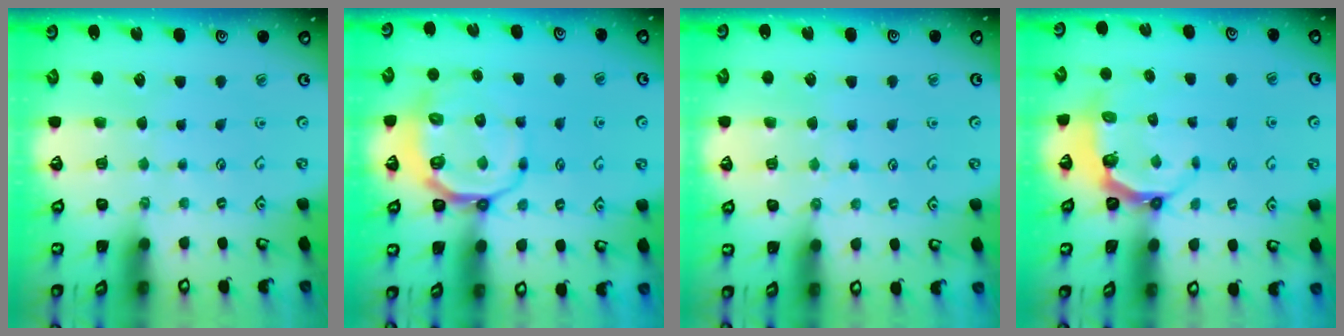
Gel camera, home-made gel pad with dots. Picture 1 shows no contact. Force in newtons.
{"total": 9.9, "press": 9.4, "slide": 2.9}
{"total": 5.0, "press": 5.0, "slide": 0.5}
{"total": 5.0, "press": 4.1, "slide": 2.9}